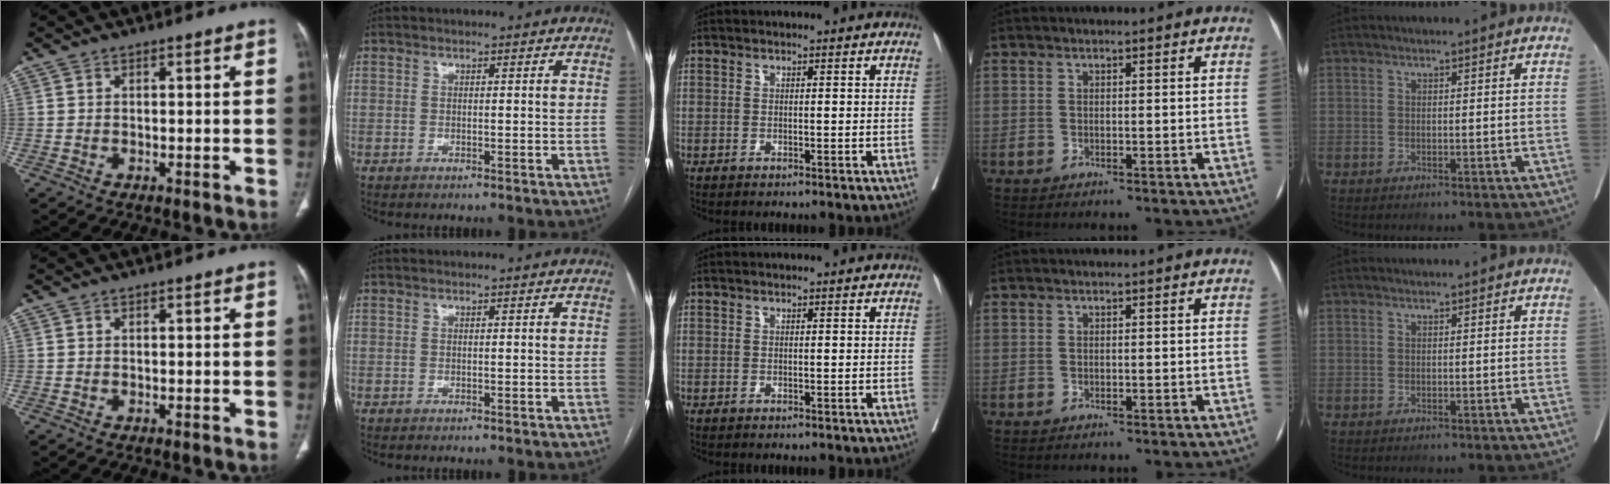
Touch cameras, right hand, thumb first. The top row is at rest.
{}